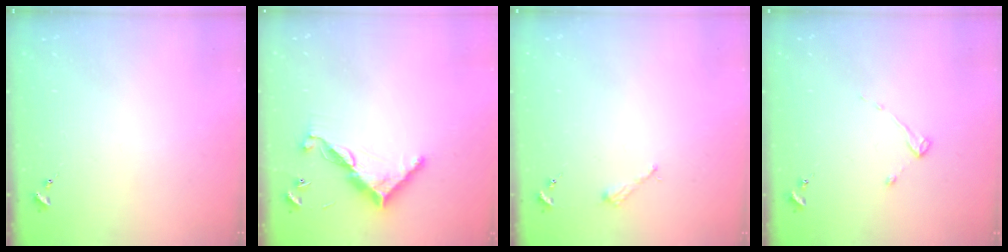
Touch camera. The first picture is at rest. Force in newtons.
{"total": 10.7, "press": 10.7, "slide": 0.4}
{"total": 2.2, "press": 2.2, "slide": 0.3}
{"total": 2.6, "press": 2.5, "slide": 0.4}